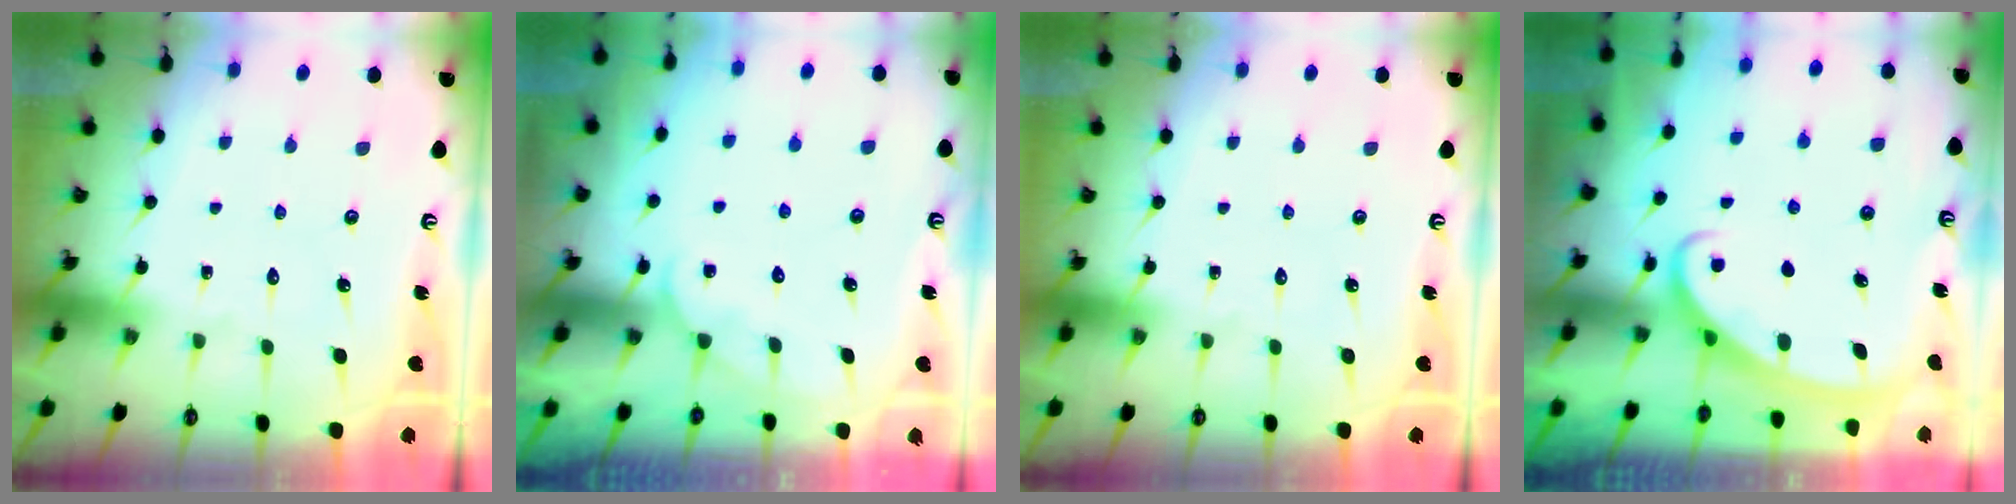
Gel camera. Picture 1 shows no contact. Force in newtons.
{"total": 3.9, "press": 3.9, "slide": 0.4}
{"total": 0.0}
{"total": 2.7, "press": 2.7, "slide": 0.3}